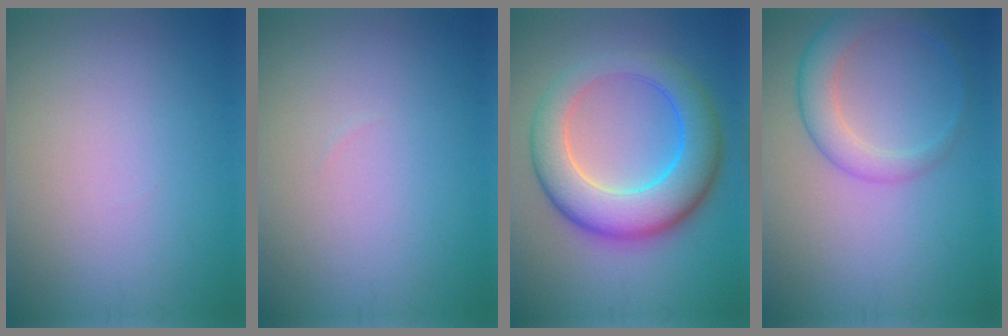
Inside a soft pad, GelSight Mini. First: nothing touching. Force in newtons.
{"total": 0.0}
{"total": 8.9, "press": 8.9, "slide": 0.1}
{"total": 2.9, "press": 2.8, "slide": 0.1}